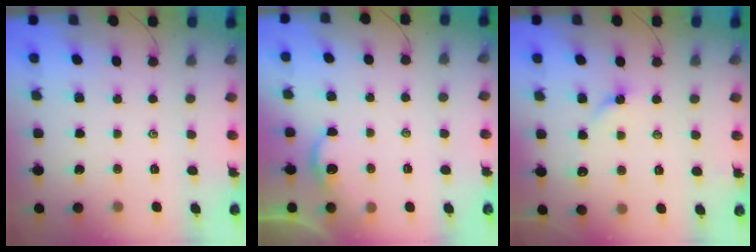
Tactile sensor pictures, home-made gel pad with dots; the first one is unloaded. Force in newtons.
{"total": 1.6, "press": 1.5, "slide": 0.2}
{"total": 2.9, "press": 2.9, "slide": 0.5}